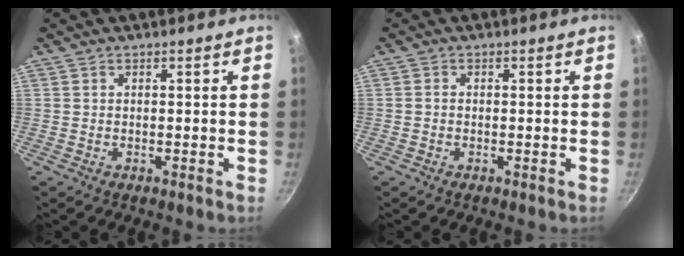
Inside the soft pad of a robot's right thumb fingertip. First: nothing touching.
{"total": 0.8, "force": [-0.2, 0.7, 0.4], "torque": [-0.007, 0.003, -0.006]}